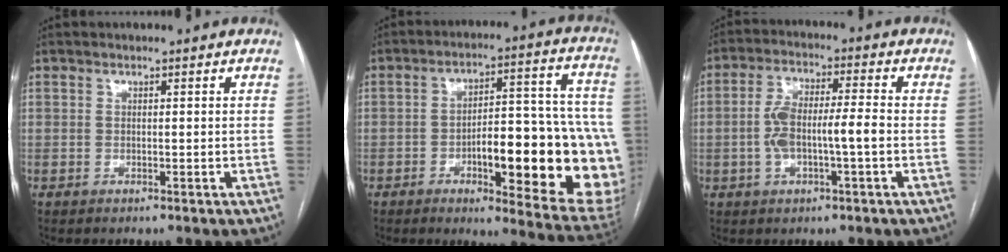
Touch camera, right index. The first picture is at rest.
{"total": 23.5, "force": [-5.6, 5.9, 22.0], "torque": [-0.214, 0.024, -0.056]}
{"total": 8.1, "force": [-1.3, 1.8, 7.8], "torque": [-0.157, 0.020, -0.024]}